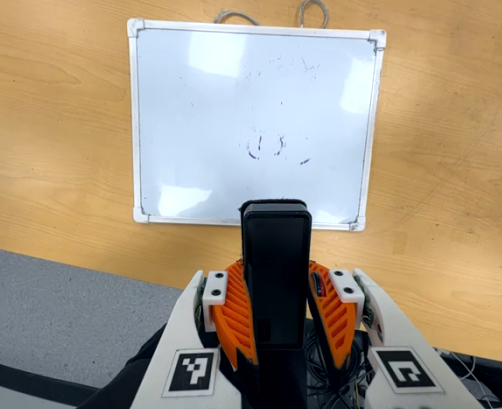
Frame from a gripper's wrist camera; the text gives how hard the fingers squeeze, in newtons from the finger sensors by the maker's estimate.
{"total": 9.5, "left": 7.9, "right": 11.2}